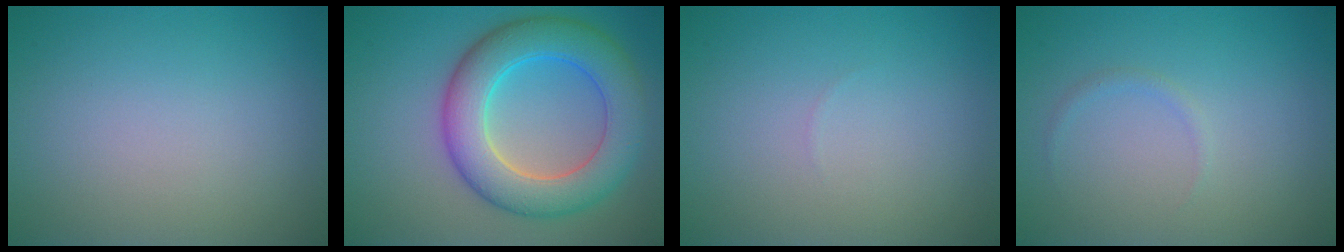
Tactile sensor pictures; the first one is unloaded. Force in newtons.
{"total": 8.0, "press": 8.0, "slide": 0.1}
{"total": 0.0}
{"total": 0.6, "press": 0.6, "slide": 0.1}